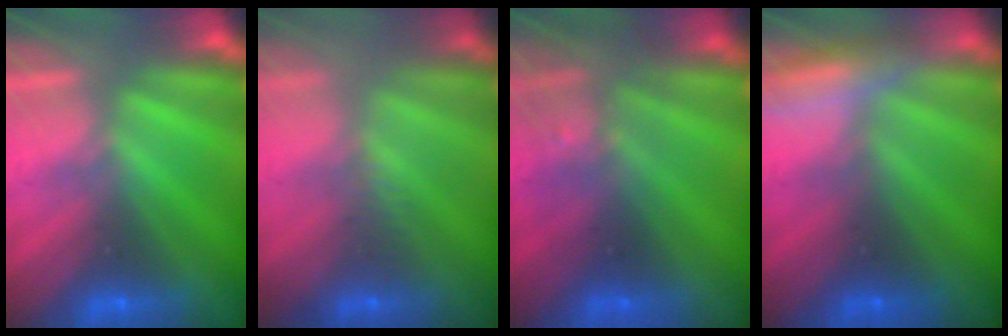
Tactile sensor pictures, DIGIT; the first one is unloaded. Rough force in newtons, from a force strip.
{"total": 2.5}
{"total": 3.0}
{"total": 2.8}